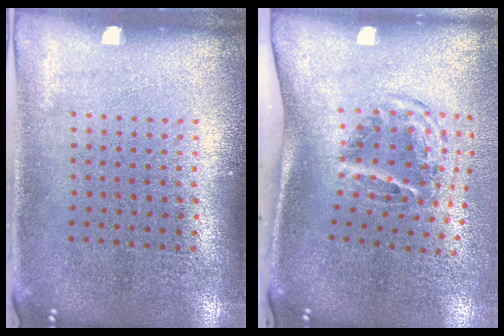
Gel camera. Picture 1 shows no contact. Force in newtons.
{"total": 2.0, "press": 1.2, "slide": 1.6}